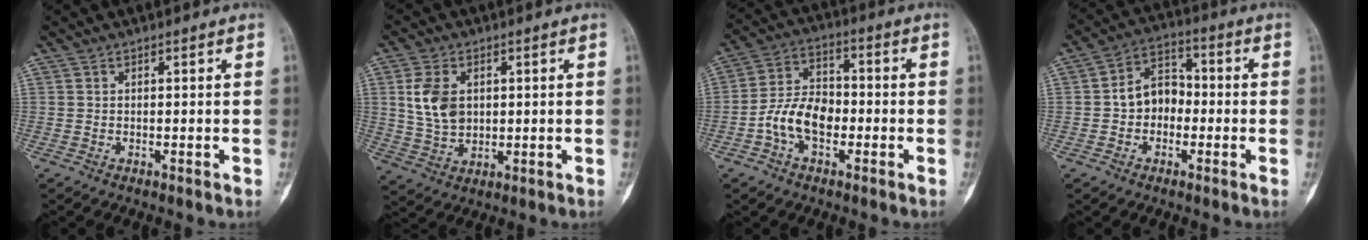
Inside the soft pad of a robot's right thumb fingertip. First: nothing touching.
{"total": 8.2, "force": [1.5, 5.7, 5.7], "torque": [-0.102, -0.004, 0.037]}
{"total": 9.9, "force": [-2.9, 6.3, 7.1], "torque": [-0.124, 0.032, -0.063]}
{"total": 8.1, "force": [-1.0, 6.3, 5.1], "torque": [-0.056, 0.033, -0.032]}